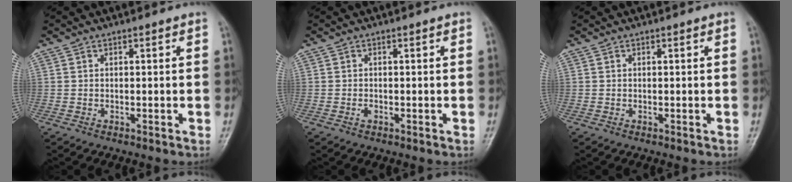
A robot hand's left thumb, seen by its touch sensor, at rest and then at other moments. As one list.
[{"total": 0.8, "force": [-0.3, 0.5, 0.5], "torque": [-0.009, 0.004, -0.005]}, {"total": 0.0}]